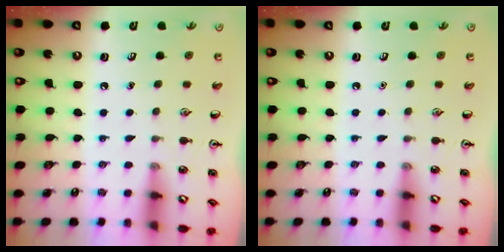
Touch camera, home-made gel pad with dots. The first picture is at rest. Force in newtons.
{"total": 0.0}